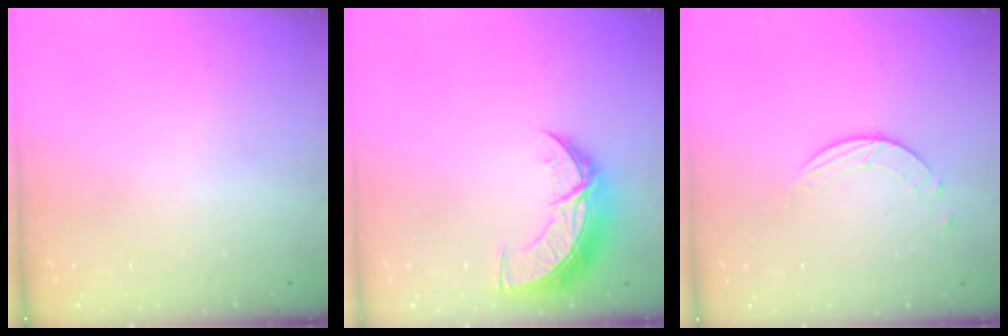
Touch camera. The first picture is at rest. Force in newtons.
{"total": 10.9, "press": 10.9, "slide": 0.9}
{"total": 2.5, "press": 2.4, "slide": 0.2}